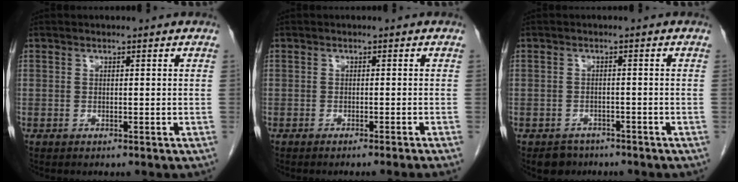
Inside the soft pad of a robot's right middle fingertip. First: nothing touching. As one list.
[{"total": 2.7, "force": [-2.1, -1.0, 1.2], "torque": [-0.008, 0.007, -0.031]}, {"total": 3.1, "force": [-2.4, 2.0, 0.2], "torque": [-0.010, 0.004, -0.034]}]